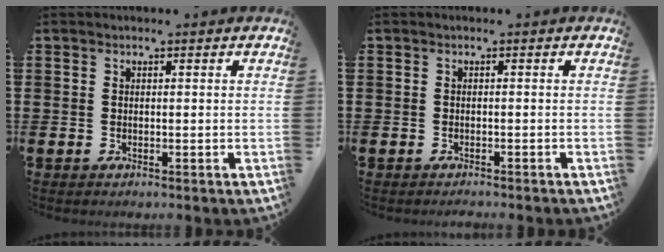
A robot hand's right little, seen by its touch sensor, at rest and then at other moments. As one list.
[{"total": 0.5, "force": [-0.5, 0.0, 0.0], "torque": [-0.001, -0.002, -0.011]}]